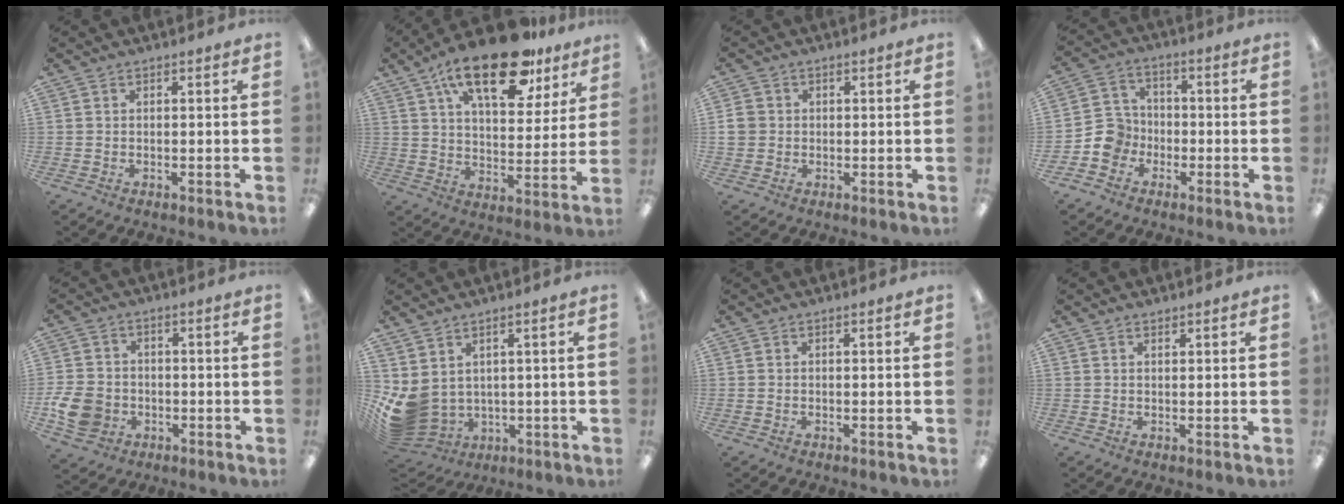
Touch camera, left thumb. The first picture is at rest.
{"total": 20.9, "force": [13.4, 8.9, 13.4], "torque": [-0.208, -0.062, 0.220]}
{"total": 3.1, "force": [0.0, 3.0, 0.8], "torque": [-0.018, 0.004, 0.001]}
{"total": 7.0, "force": [-2.9, 6.1, 1.7], "torque": [-0.049, 0.025, -0.050]}
{"total": 8.7, "force": [-2.8, 6.9, 4.5], "torque": [-0.103, 0.010, -0.050]}
{"total": 6.7, "force": [0.8, 5.8, 3.4], "torque": [-0.102, -0.021, 0.024]}
{"total": 0.0}
{"total": 0.7, "force": [0.7, 0.1, 0.2], "torque": [-0.004, 0.000, 0.012]}